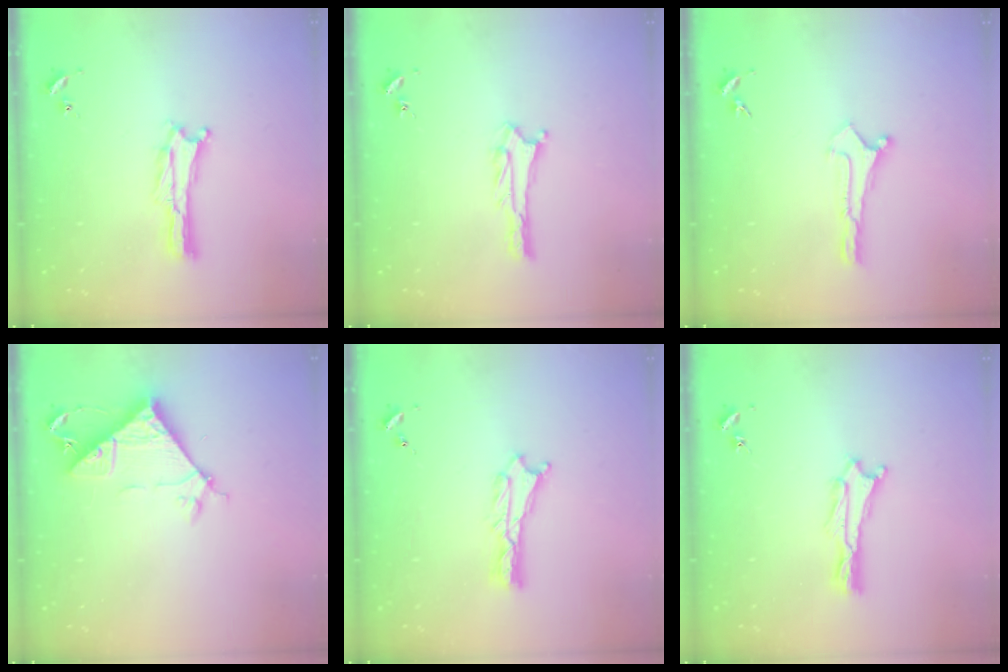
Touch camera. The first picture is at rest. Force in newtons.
{"total": 2.7, "press": 2.7, "slide": 0.2}
{"total": 0.0}
{"total": 7.7, "press": 7.7, "slide": 0.8}
{"total": 1.3, "press": 1.3, "slide": 0.1}
{"total": 1.0, "press": 1.0, "slide": 0.1}